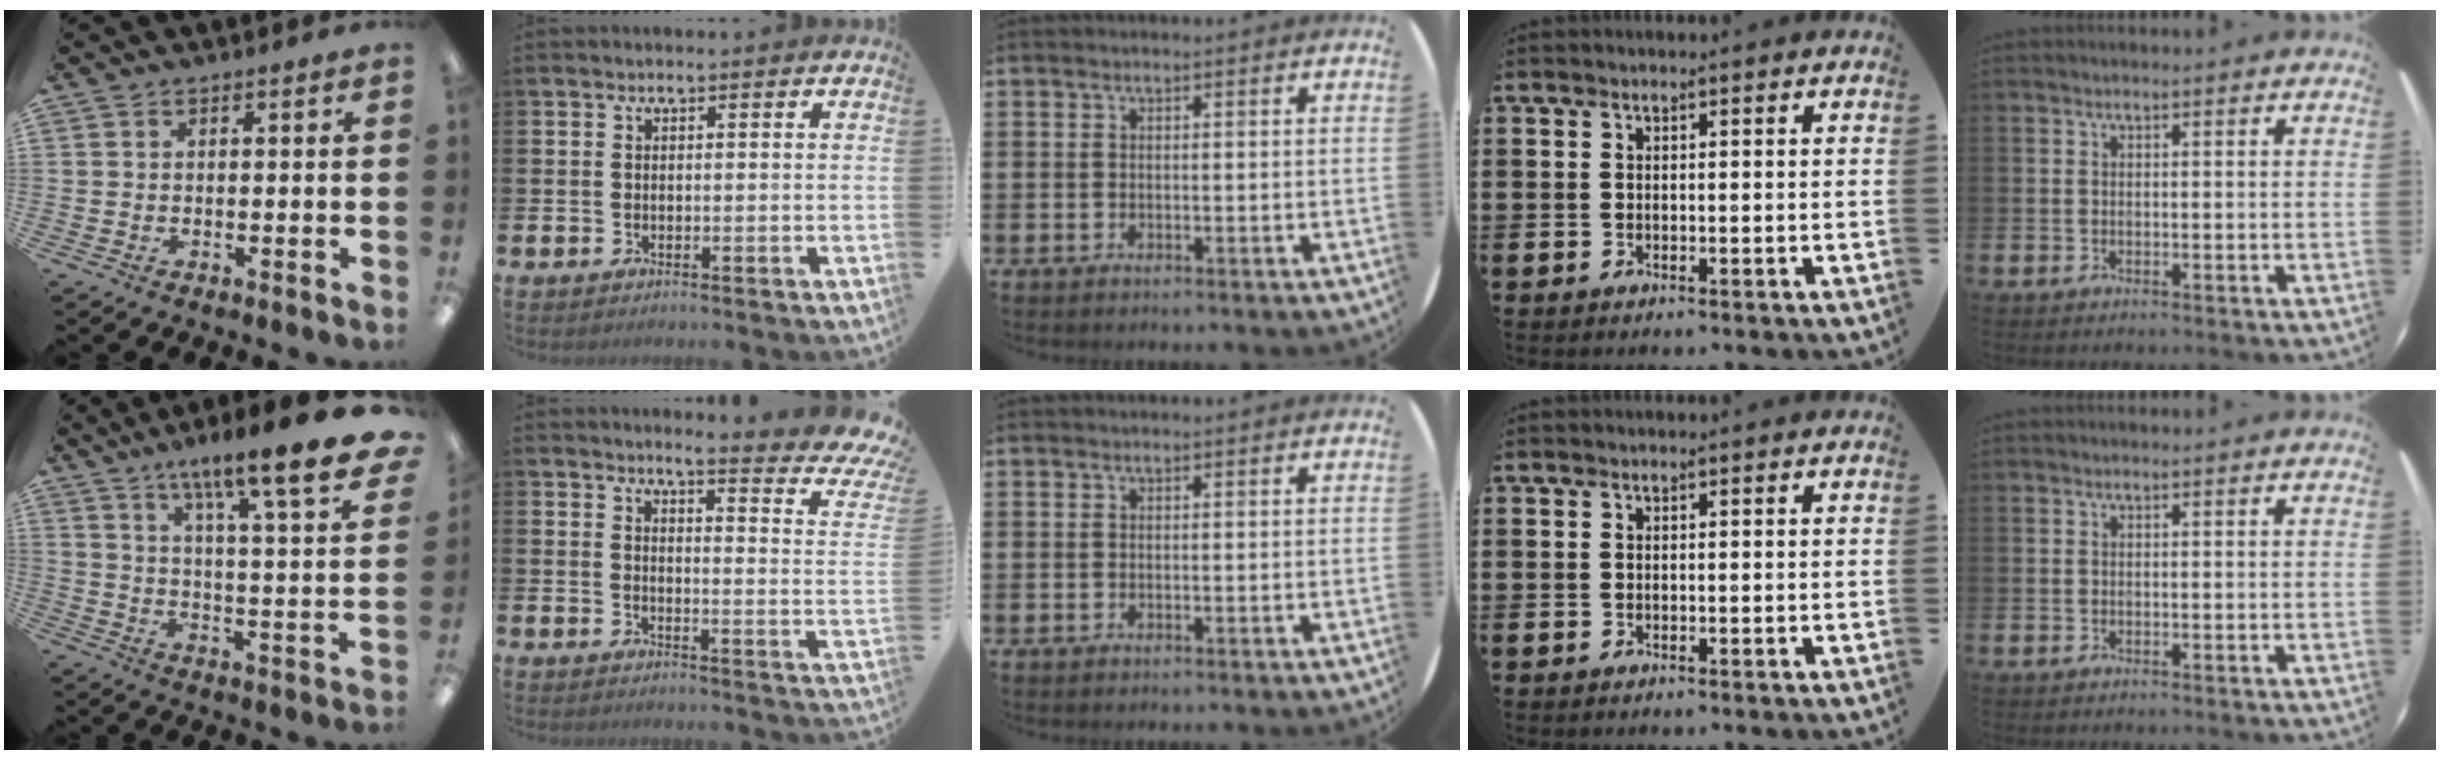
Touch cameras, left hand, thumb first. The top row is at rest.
{"thumb": {"total": 15.3, "force": [11.2, 1.5, 10.3], "torque": [-0.159, -0.085, 0.172]}, "index": {"total": 4.3, "force": [3.8, 0.1, 1.9], "torque": [-0.030, -0.049, 0.052]}}